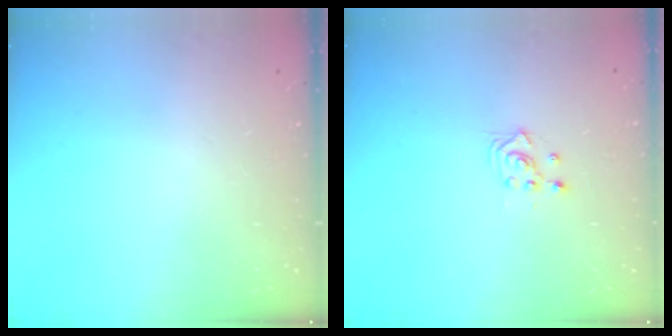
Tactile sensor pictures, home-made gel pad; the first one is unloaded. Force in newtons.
{"total": 2.5, "press": 2.5, "slide": 0.3}